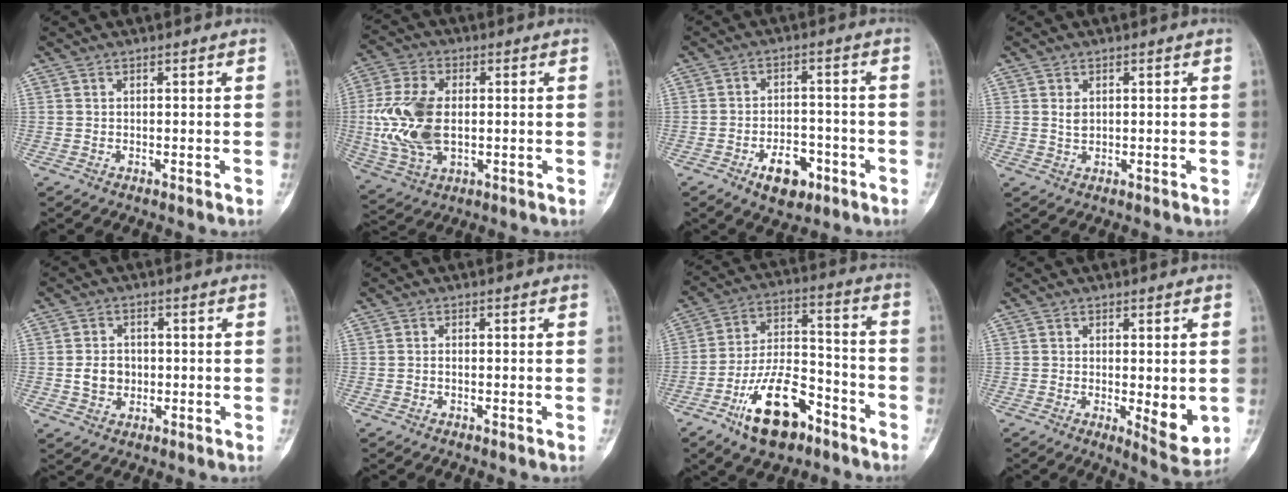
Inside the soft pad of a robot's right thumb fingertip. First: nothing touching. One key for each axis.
{"total": 14.3, "fx": 0.0, "fy": 8.6, "fz": 11.4, "tx": -0.243, "ty": 0.001, "tz": 0.006}
{"total": 6.3, "fx": -3.1, "fy": 3.7, "fz": 4.0, "tx": -0.046, "ty": 0.018, "tz": -0.044}
{"total": 1.7, "fx": 0.5, "fy": 1.2, "fz": 1.2, "tx": -0.014, "ty": -0.004, "tz": 0.013}
{"total": 4.8, "fx": -0.4, "fy": 4.1, "fz": 2.6, "tx": -0.028, "ty": 0.005, "tz": -0.007}
{"total": 0.5, "fx": -0.2, "fy": 0.3, "fz": 0.4, "tx": -0.006, "ty": 0.001, "tz": -0.007}
{"total": 16.1, "fx": -9.1, "fy": 7.9, "fz": 10.8, "tx": -0.172, "ty": 0.072, "tz": -0.159}
{"total": 6.9, "fx": -0.9, "fy": 2.4, "fz": 6.4, "tx": -0.080, "ty": -0.019, "tz": -0.007}